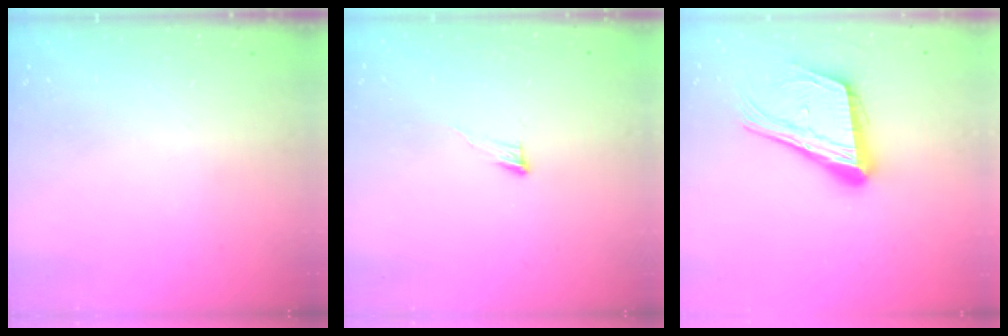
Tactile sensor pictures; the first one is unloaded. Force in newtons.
{"total": 3.8, "press": 3.8, "slide": 0.3}
{"total": 18.8, "press": 18.5, "slide": 3.2}